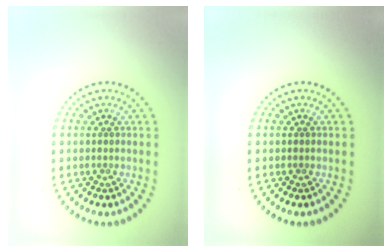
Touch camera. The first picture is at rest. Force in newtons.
{"total": 0.0}